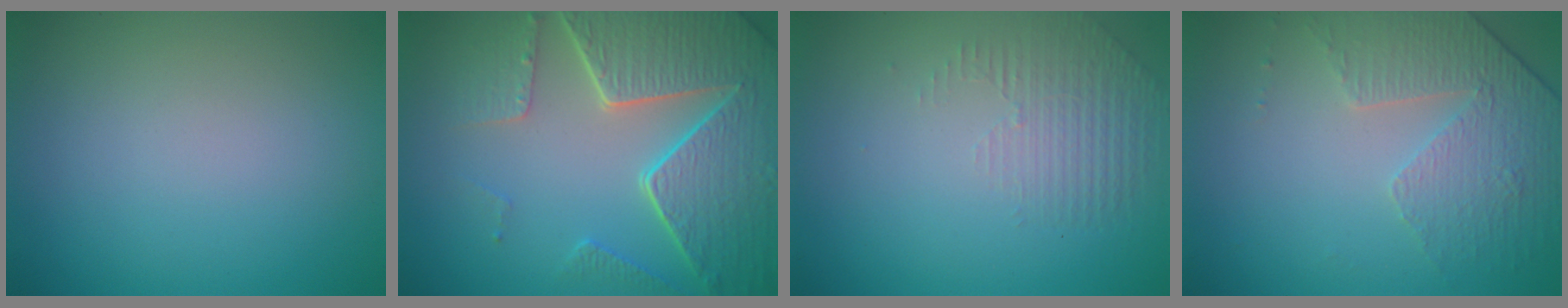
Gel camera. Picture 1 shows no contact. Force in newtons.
{"total": 8.4, "press": 6.1, "slide": 5.8}
{"total": 1.3, "press": 0.5, "slide": 1.2}
{"total": 4.7, "press": 3.3, "slide": 3.3}